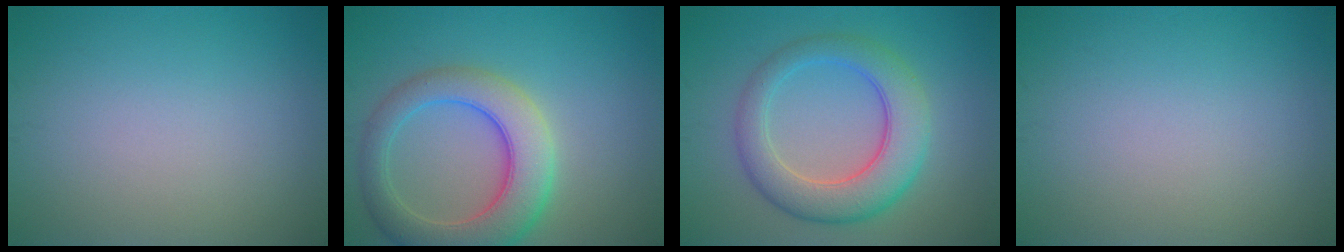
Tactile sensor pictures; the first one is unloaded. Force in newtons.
{"total": 7.2, "press": 7.2, "slide": 0.5}
{"total": 6.5, "press": 6.5, "slide": 0.1}
{"total": 0.0}